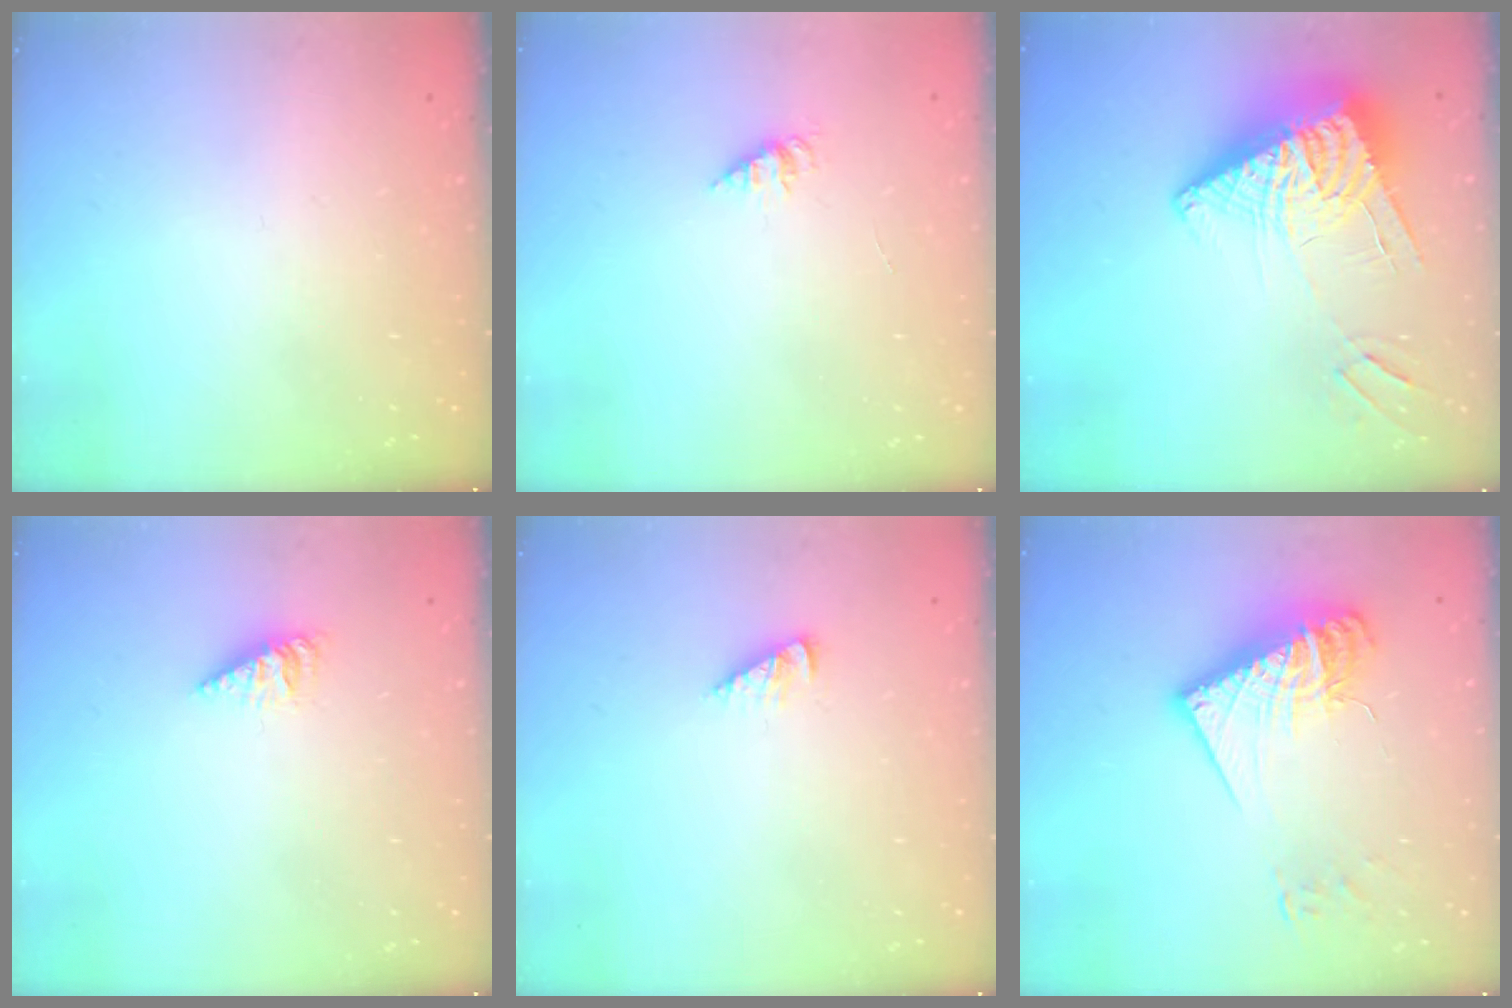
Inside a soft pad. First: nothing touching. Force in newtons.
{"total": 2.1, "press": 2.1, "slide": 0.3}
{"total": 13.6, "press": 13.5, "slide": 1.5}
{"total": 3.0, "press": 3.0, "slide": 0.4}
{"total": 3.6, "press": 3.6, "slide": 0.0}
{"total": 14.7, "press": 14.6, "slide": 1.2}